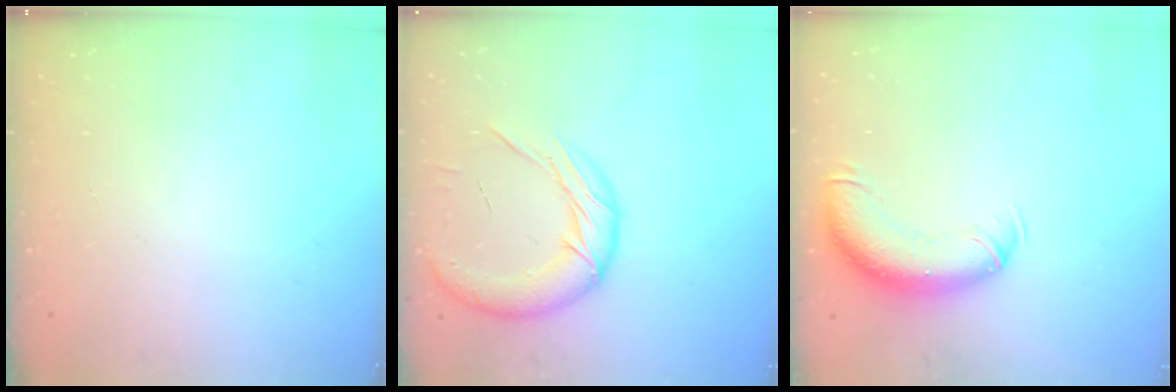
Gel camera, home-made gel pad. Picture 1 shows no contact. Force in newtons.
{"total": 15.9, "press": 15.7, "slide": 1.9}
{"total": 12.5, "press": 12.2, "slide": 3.0}